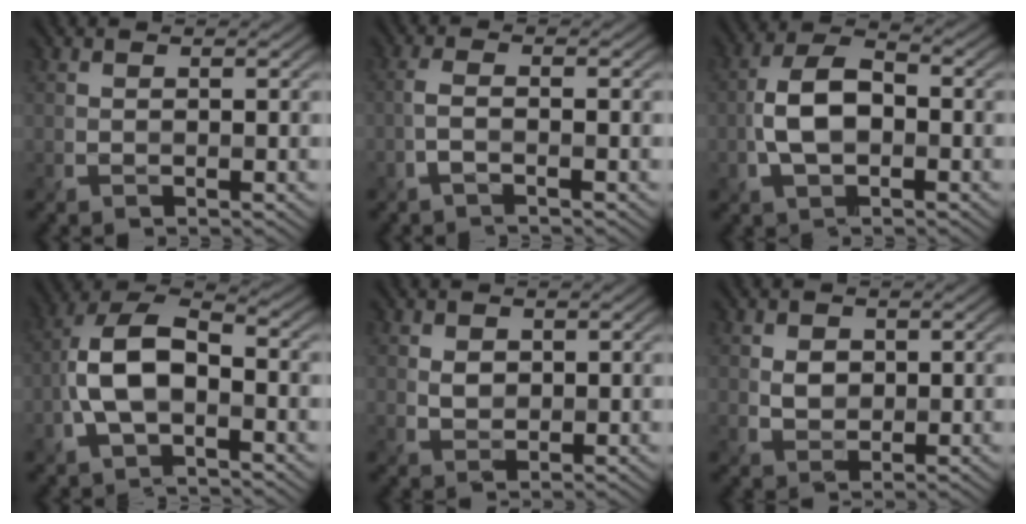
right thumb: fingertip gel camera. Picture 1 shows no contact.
{"total": 1.9, "force": [-1.1, 0.2, 1.5], "torque": [-0.034, 0.003, -0.032]}
{"total": 6.8, "force": [-1.6, 4.0, 5.3], "torque": [-0.113, 0.007, -0.035]}
{"total": 9.0, "force": [-2.2, 4.8, 7.3], "torque": [-0.161, 0.013, -0.050]}
{"total": 1.4, "force": [0.6, 1.2, 0.5], "torque": [-0.014, -0.003, 0.015]}
{"total": 1.9, "force": [0.5, 1.7, 0.8], "torque": [-0.021, -0.004, 0.012]}